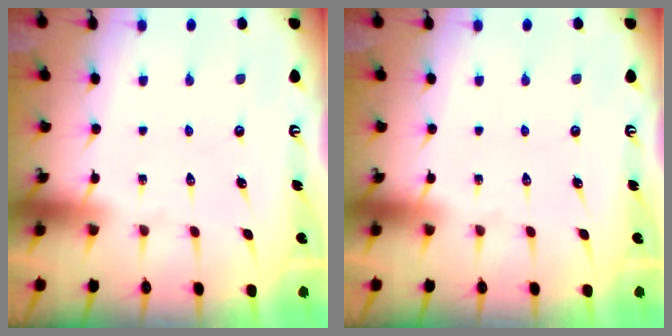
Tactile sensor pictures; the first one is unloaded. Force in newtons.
{"total": 0.0}